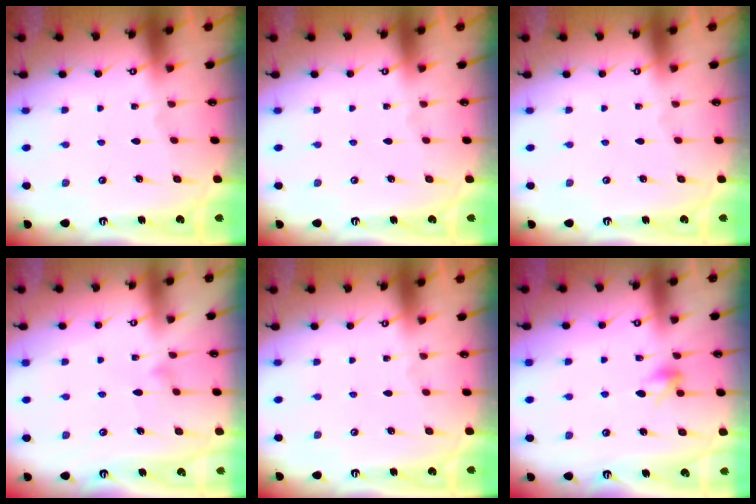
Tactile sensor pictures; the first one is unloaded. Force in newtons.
{"total": 0.0}
{"total": 0.0}
{"total": 6.6, "press": 6.6, "slide": 0.3}
{"total": 0.0}
{"total": 6.3, "press": 6.3, "slide": 1.1}